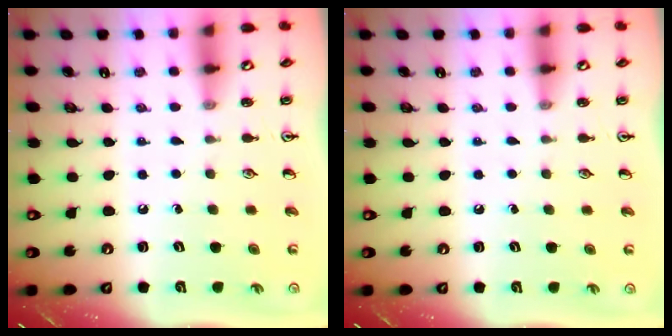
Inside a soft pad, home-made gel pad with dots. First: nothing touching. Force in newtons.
{"total": 0.0}